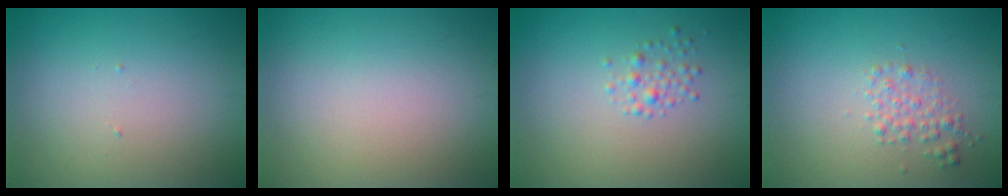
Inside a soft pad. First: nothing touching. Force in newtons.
{"total": 0.0}
{"total": 1.3, "press": 1.3, "slide": 0.0}
{"total": 1.7, "press": 1.7, "slide": 0.1}